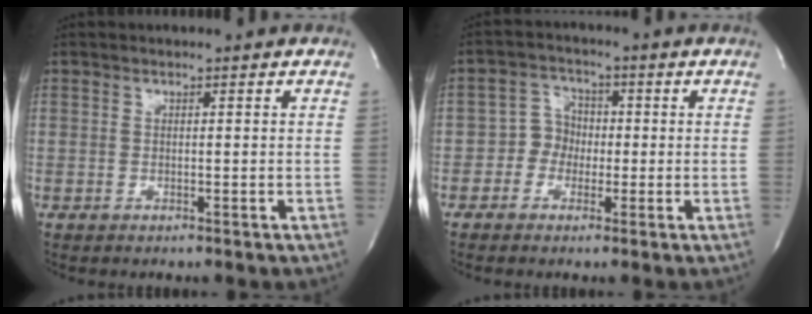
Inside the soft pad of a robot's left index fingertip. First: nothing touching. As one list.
[{"total": 4.0, "force": [-1.1, 3.6, 1.4], "torque": [-0.025, 0.010, -0.025]}]